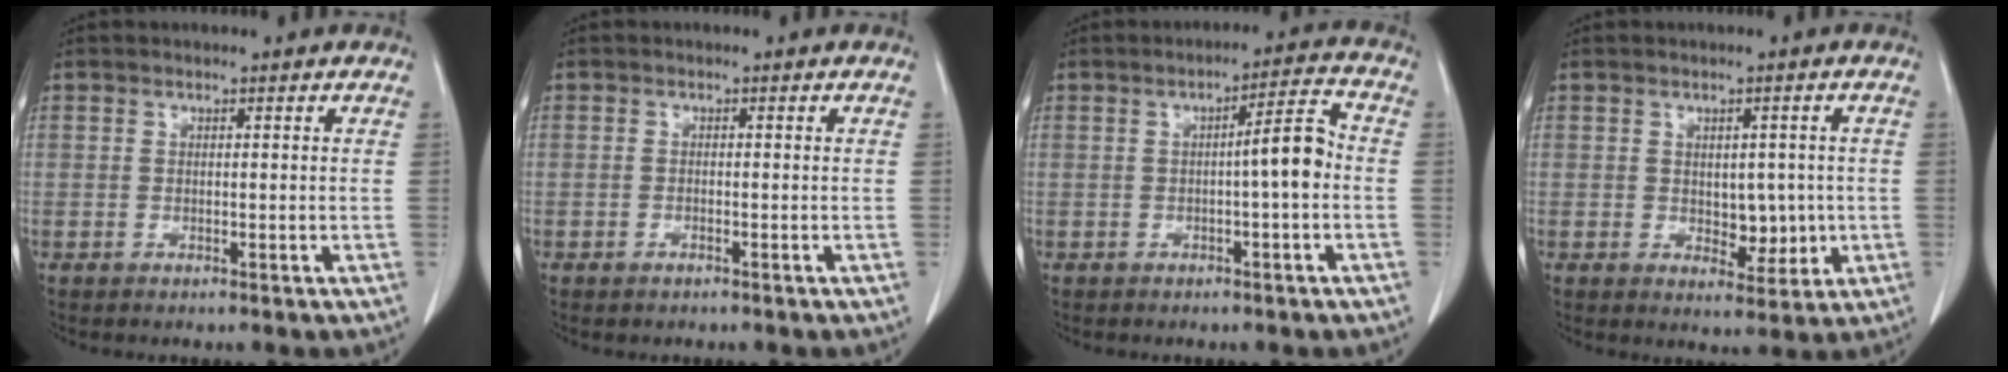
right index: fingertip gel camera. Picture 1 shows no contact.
{"total": 0.8, "force": [-0.6, 0.3, 0.5], "torque": [-0.012, -0.001, -0.007]}
{"total": 5.6, "force": [-0.7, 0.2, 5.5], "torque": [-0.077, 0.014, -0.012]}
{"total": 4.9, "force": [-0.2, 3.0, 3.9], "torque": [-0.042, -0.001, 0.006]}